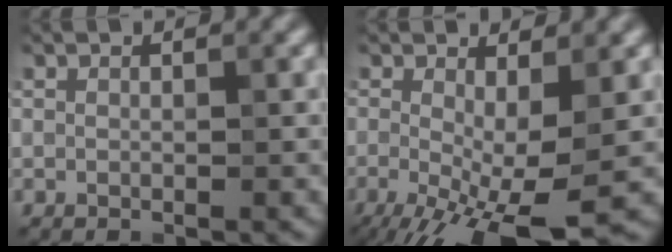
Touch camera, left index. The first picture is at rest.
{"total": 8.5, "force": [-2.9, 2.3, 7.6], "torque": [-0.148, -0.021, -0.045]}